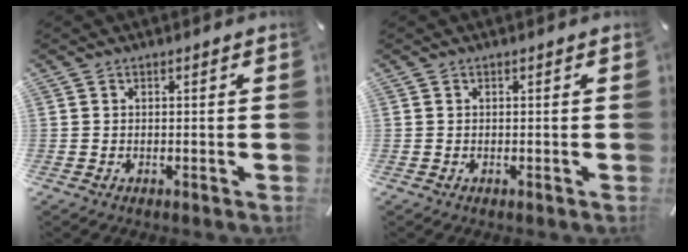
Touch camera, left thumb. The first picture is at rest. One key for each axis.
{"total": 0.0}